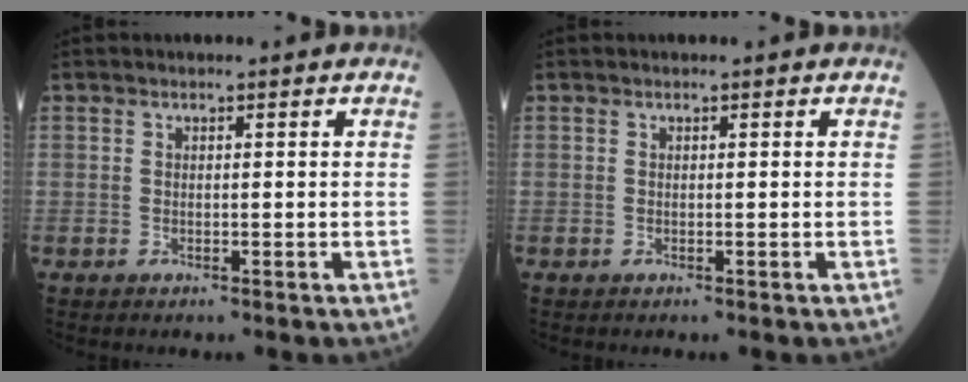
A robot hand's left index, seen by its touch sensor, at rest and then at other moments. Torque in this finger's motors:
{"motor_torque": [0.00, 0.00, 0.00, 0.00]}